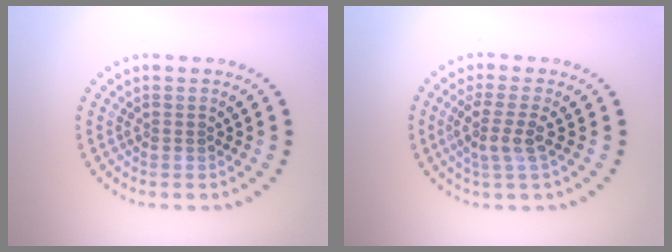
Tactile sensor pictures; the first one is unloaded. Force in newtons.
{"total": 2.6, "press": 2.0, "slide": 1.6}